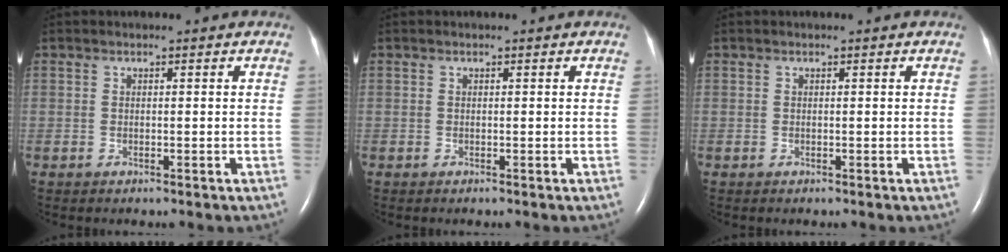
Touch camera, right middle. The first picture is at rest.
{"total": 0.0}
{"total": 0.0}